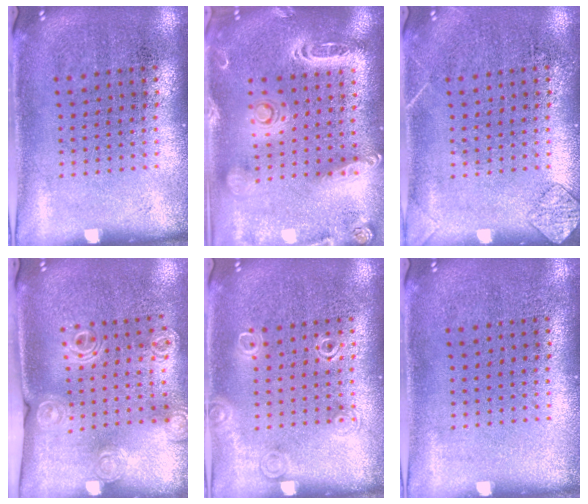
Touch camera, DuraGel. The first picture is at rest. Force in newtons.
{"total": 2.5, "press": 2.3, "slide": 1.1}
{"total": 1.4, "press": 1.4, "slide": 0.1}
{"total": 1.4, "press": 1.4, "slide": 0.4}
{"total": 1.2, "press": 1.2, "slide": 0.2}
{"total": 0.0}